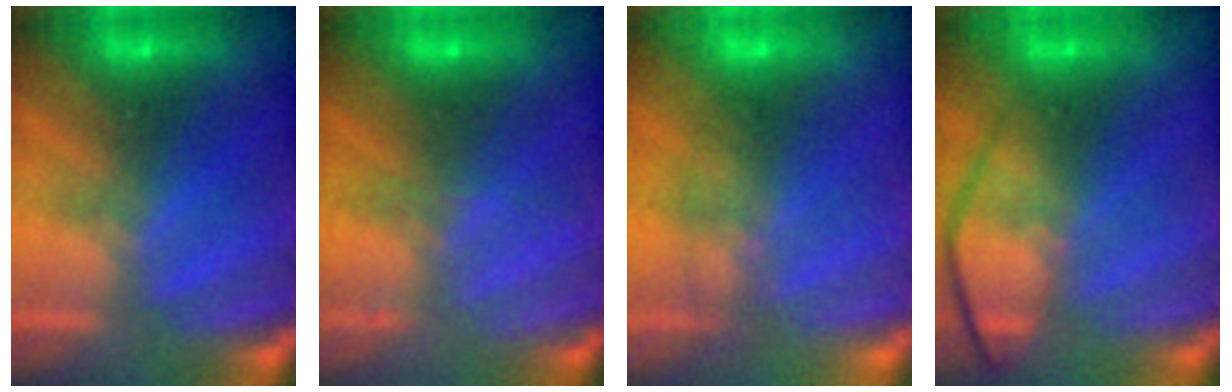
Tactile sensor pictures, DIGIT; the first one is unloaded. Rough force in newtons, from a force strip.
{"total": 2.1}
{"total": 1.0}
{"total": 4.5}